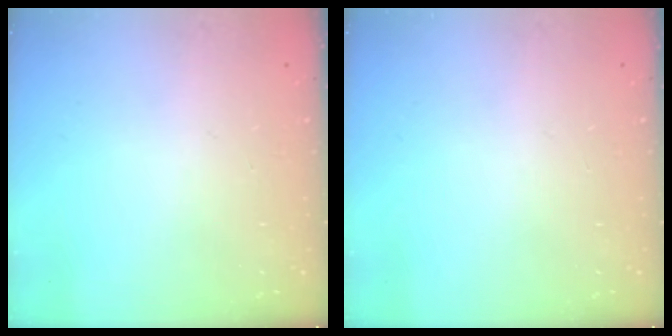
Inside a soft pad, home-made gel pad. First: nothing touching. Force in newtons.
{"total": 0.0}